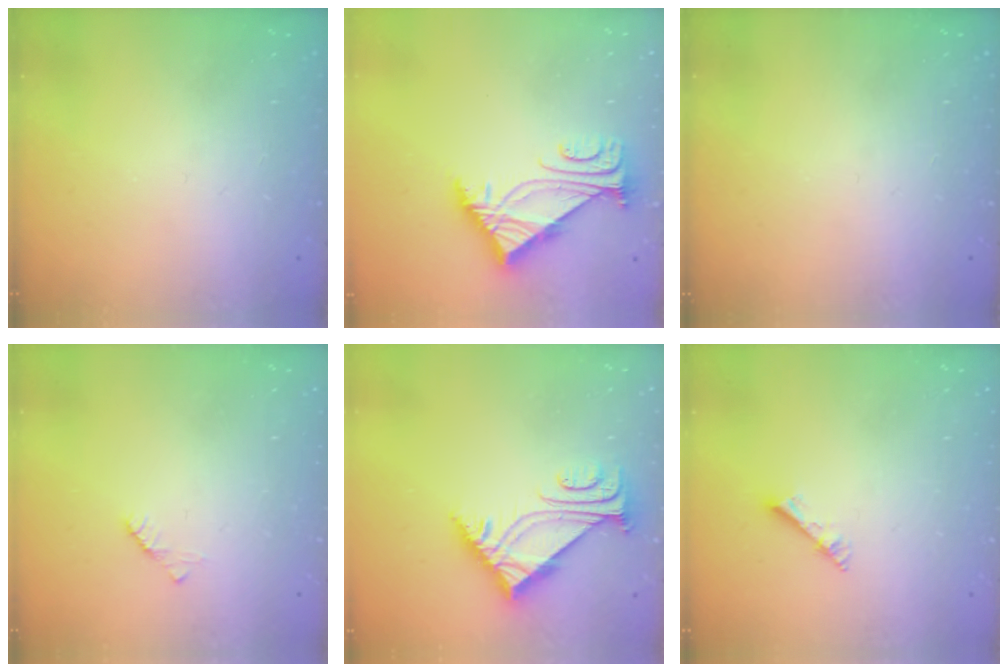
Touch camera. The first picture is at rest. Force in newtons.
{"total": 5.4, "press": 5.3, "slide": 0.9}
{"total": 0.0}
{"total": 2.2, "press": 2.2, "slide": 0.3}
{"total": 6.2, "press": 6.2, "slide": 0.7}
{"total": 3.0, "press": 3.0, "slide": 0.3}